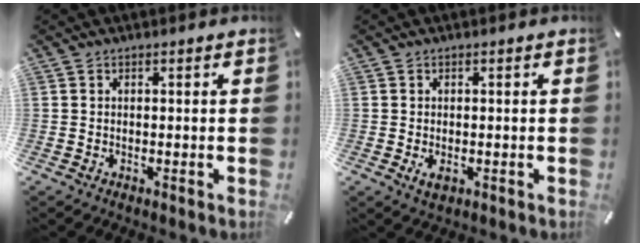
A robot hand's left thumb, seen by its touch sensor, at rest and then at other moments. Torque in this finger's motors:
{"motor_torque": [0.11, 0.11, 0.00, 0.01, 0.01]}